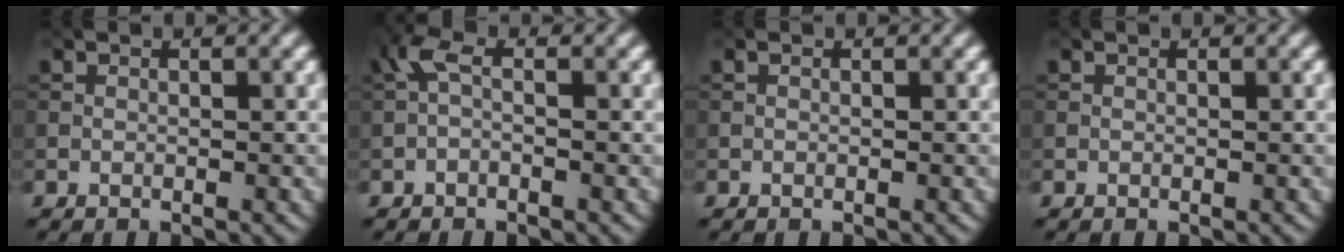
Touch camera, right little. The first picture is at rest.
{"total": 2.0, "force": [-0.3, 0.8, 1.8], "torque": [-0.041, 0.007, -0.012]}
{"total": 0.0}
{"total": 0.0}